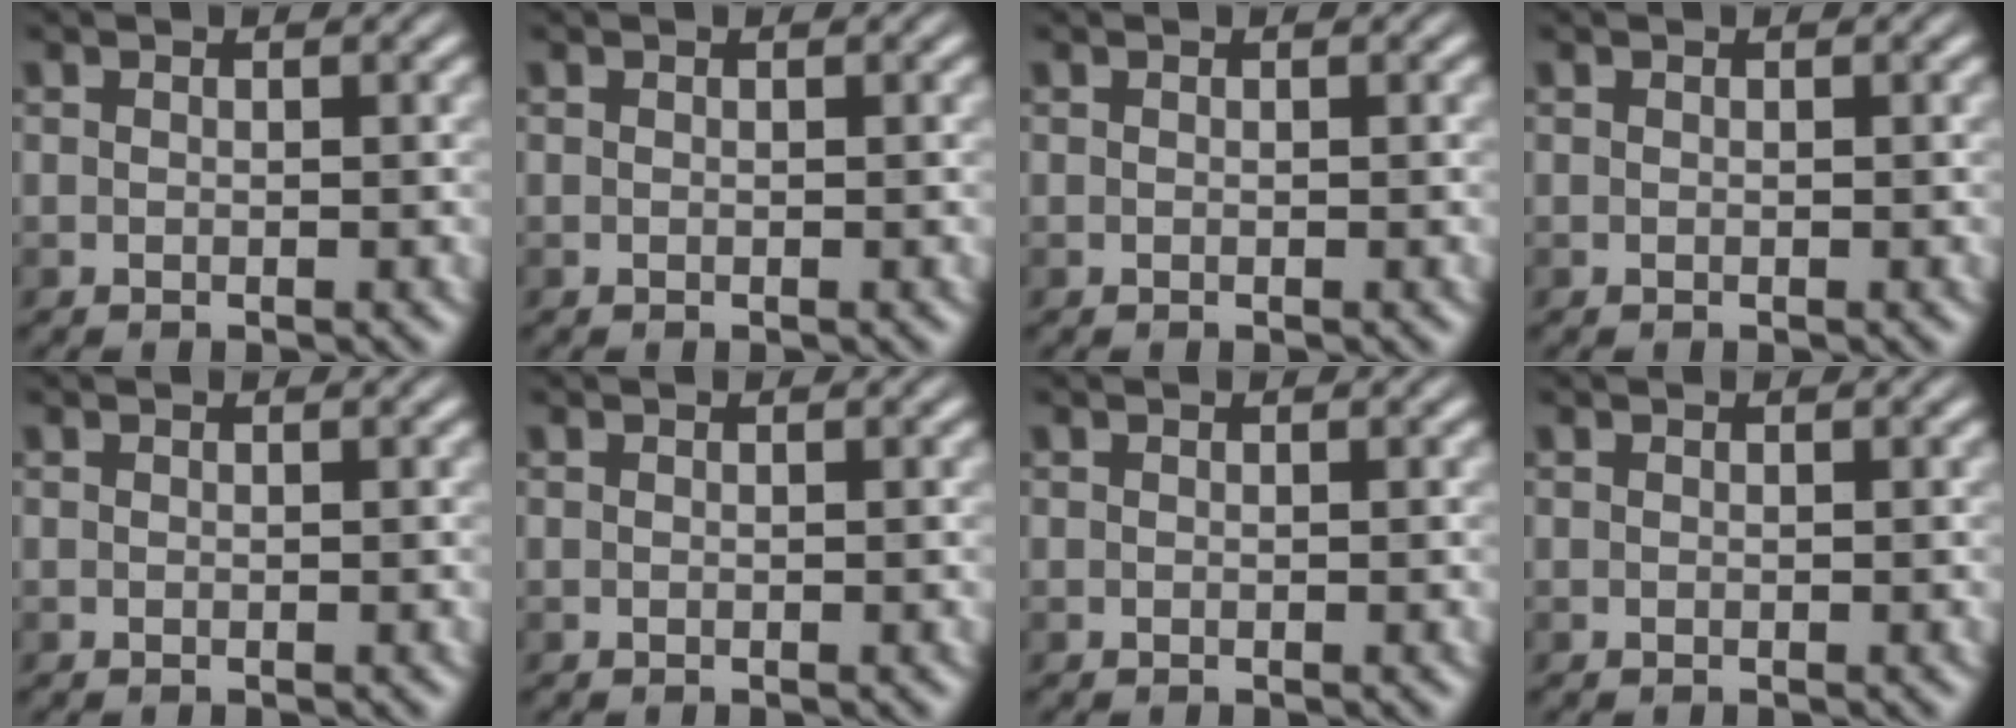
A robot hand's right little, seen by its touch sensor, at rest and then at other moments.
{"total": 0.0}
{"total": 0.0}
{"total": 0.0}
{"total": 0.0}
{"total": 0.0}
{"total": 0.0}
{"total": 0.0}